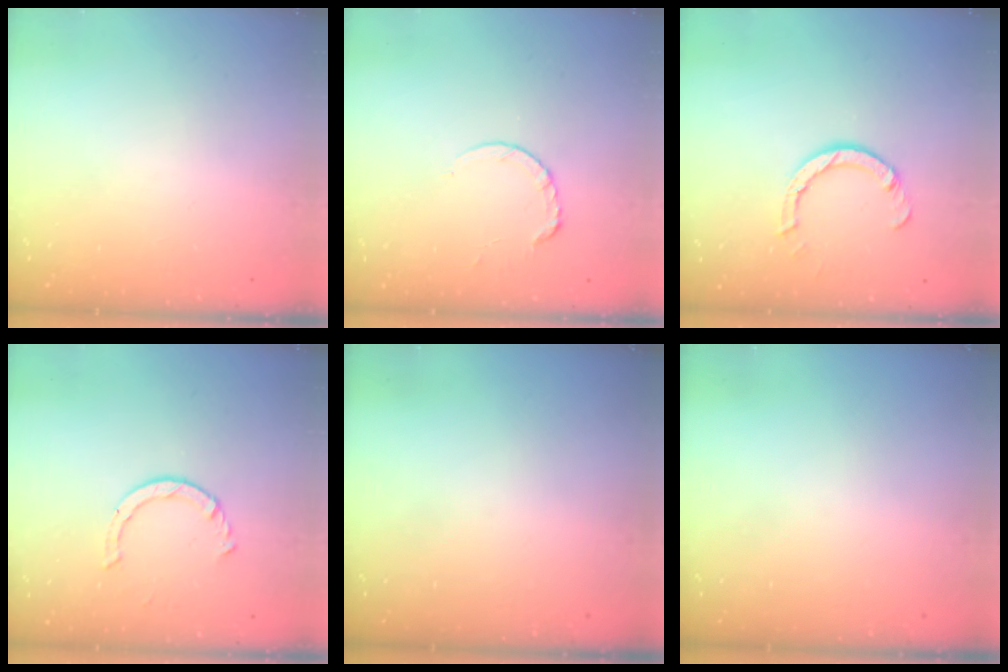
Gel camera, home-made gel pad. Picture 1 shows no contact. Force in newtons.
{"total": 5.9, "press": 5.9, "slide": 0.5}
{"total": 4.2, "press": 4.2, "slide": 0.1}
{"total": 2.3, "press": 2.3, "slide": 0.2}
{"total": 0.0}
{"total": 0.0}